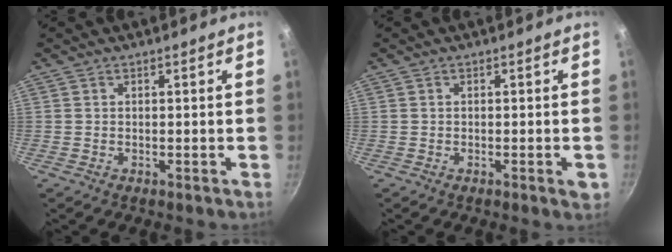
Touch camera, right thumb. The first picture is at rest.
{"total": 2.1, "force": [-0.8, 0.6, 1.9], "torque": [-0.028, 0.002, -0.014]}